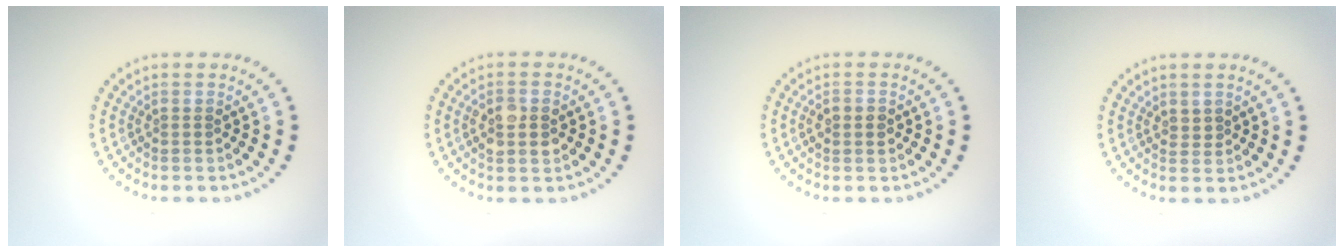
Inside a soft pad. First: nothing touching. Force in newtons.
{"total": 2.7, "press": 2.7, "slide": 0.2}
{"total": 1.7, "press": 1.7, "slide": 0.1}
{"total": 0.6, "press": 0.3, "slide": 0.5}